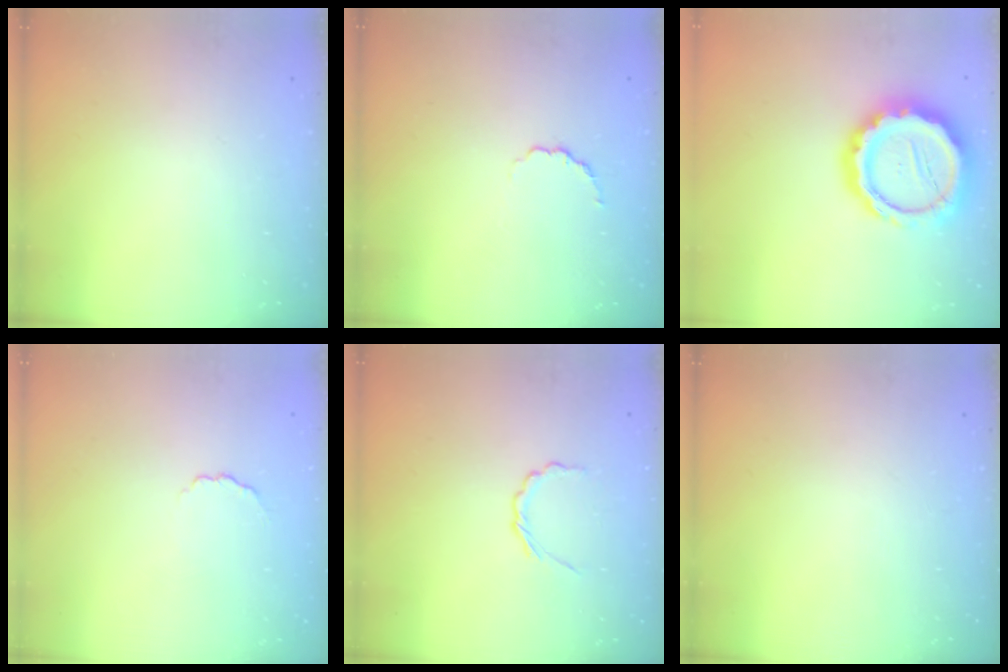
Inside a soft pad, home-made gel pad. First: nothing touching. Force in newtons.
{"total": 2.6, "press": 2.4, "slide": 1.0}
{"total": 21.5, "press": 21.1, "slide": 3.9}
{"total": 2.6, "press": 2.5, "slide": 0.8}
{"total": 2.6, "press": 2.4, "slide": 1.0}
{"total": 0.0}